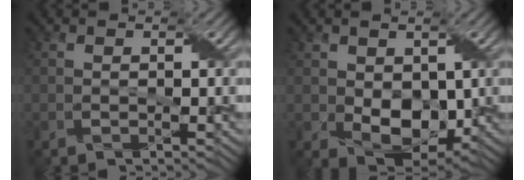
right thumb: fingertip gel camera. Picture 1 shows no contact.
{"total": 6.4, "force": [0.1, 4.7, 4.4], "torque": [-0.085, -0.018, 0.009]}